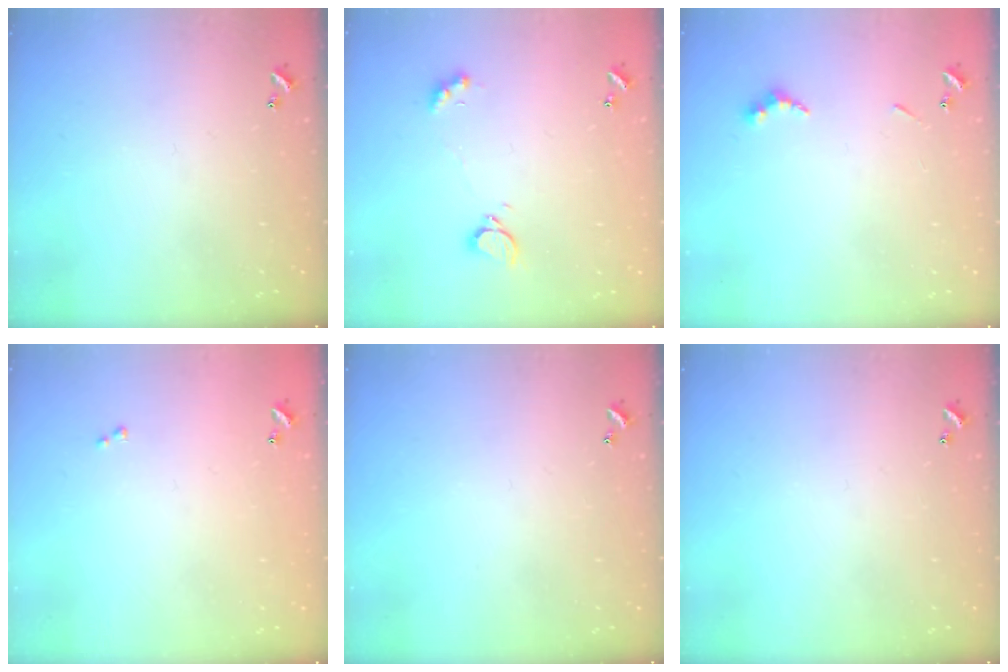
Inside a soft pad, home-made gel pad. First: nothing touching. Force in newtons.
{"total": 2.5, "press": 2.4, "slide": 0.7}
{"total": 4.6, "press": 4.6, "slide": 0.7}
{"total": 0.5, "press": 0.3, "slide": 0.4}
{"total": 0.0}
{"total": 0.0}